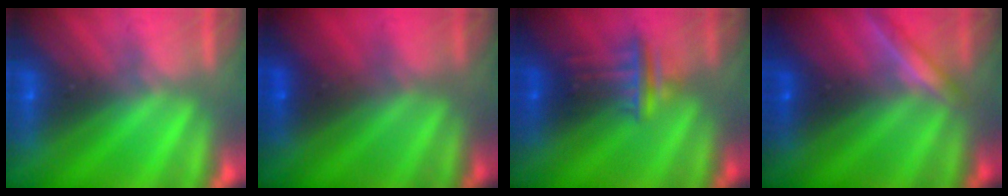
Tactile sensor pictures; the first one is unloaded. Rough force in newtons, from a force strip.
{"total": 1.6}
{"total": 2.8}
{"total": 1.9}